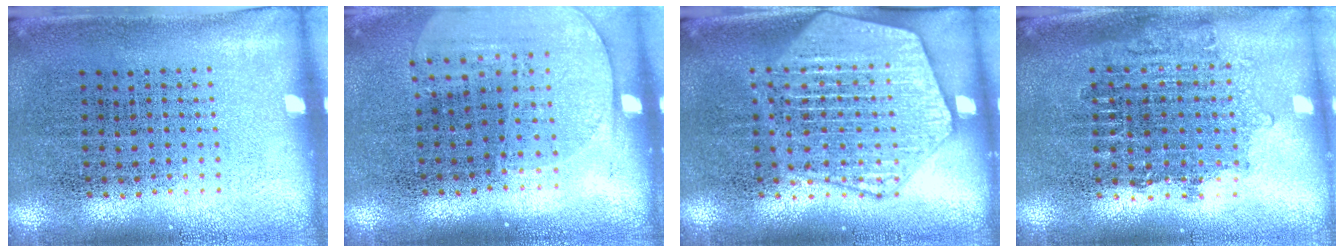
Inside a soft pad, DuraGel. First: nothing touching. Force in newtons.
{"total": 1.5, "press": 1.4, "slide": 0.6}
{"total": 3.7, "press": 3.6, "slide": 0.5}
{"total": 1.6, "press": 1.3, "slide": 0.8}